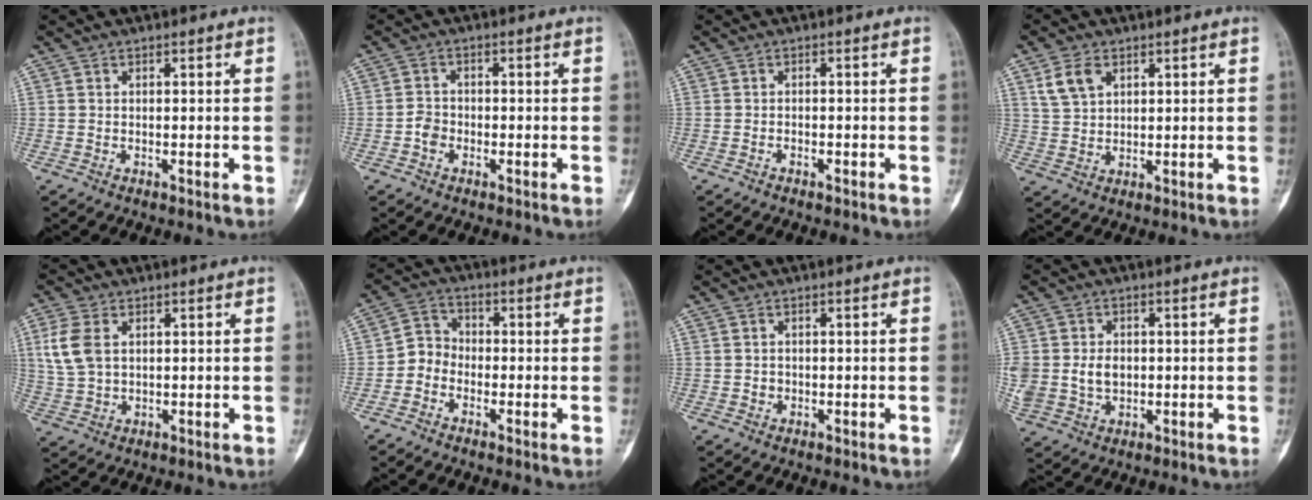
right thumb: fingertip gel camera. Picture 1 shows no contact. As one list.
[{"total": 2.6, "force": [-1.1, 2.0, 1.3], "torque": [-0.015, 0.009, -0.027]}, {"total": 0.8, "force": [-0.6, 0.4, 0.4], "torque": [-0.012, 0.007, -0.010]}, {"total": 5.5, "force": [2.7, 3.6, 3.3], "torque": [-0.058, -0.004, 0.058]}, {"total": 7.3, "force": [2.0, 4.7, 5.2], "torque": [-0.117, 0.001, 0.046]}, {"total": 4.6, "force": [-1.9, 3.8, 1.6], "torque": [-0.001, 0.017, -0.054]}, {"total": 1.0, "force": [-0.2, 0.9, 0.3], "torque": [0.000, 0.004, -0.003]}, {"total": 9.8, "force": [0.3, 7.8, 5.9], "torque": [-0.133, 0.003, 0.022]}]